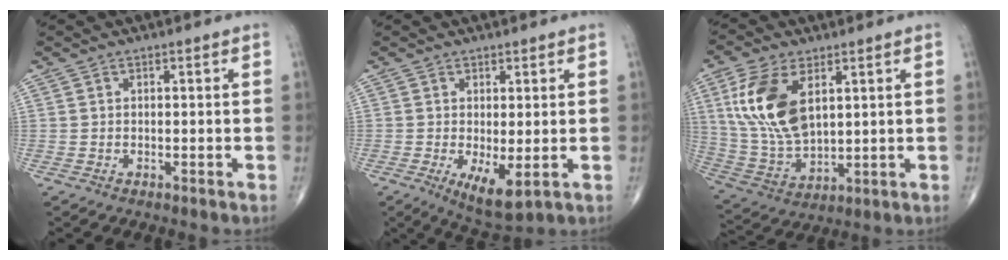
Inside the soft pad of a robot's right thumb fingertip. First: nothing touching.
{"total": 6.3, "force": [-1.2, 2.2, 5.8], "torque": [-0.098, -0.020, -0.010]}
{"total": 15.2, "force": [5.0, 8.2, 11.8], "torque": [-0.236, -0.017, 0.107]}